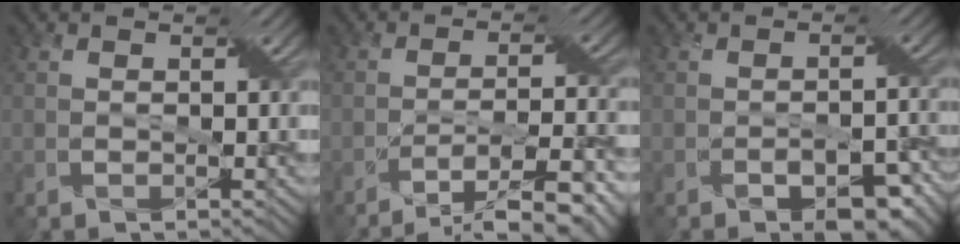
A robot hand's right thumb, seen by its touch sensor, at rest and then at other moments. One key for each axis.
{"total": 10.4, "fx": -7.1, "fy": 1.8, "fz": 7.3, "tx": -0.118, "ty": 0.004, "tz": -0.108}
{"total": 6.4, "fx": -4.0, "fy": 2.9, "fz": 4.1, "tx": -0.052, "ty": -0.013, "tz": -0.059}